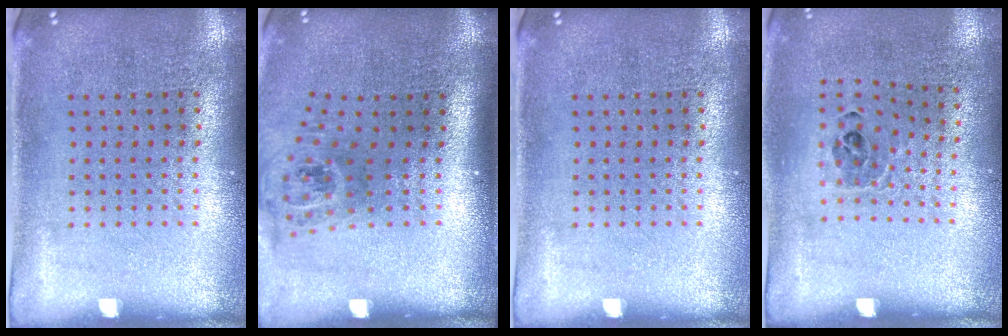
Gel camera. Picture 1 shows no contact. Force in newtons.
{"total": 1.8, "press": 1.3, "slide": 1.3}
{"total": 0.0}
{"total": 0.9, "press": 0.8, "slide": 0.3}